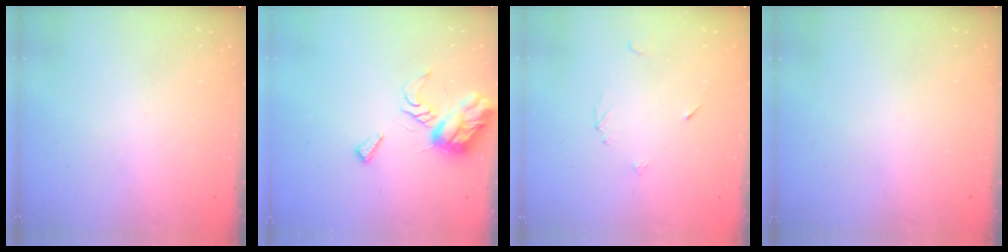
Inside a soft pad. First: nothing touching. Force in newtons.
{"total": 12.3, "press": 12.3, "slide": 1.0}
{"total": 2.6, "press": 2.6, "slide": 0.2}
{"total": 0.0}